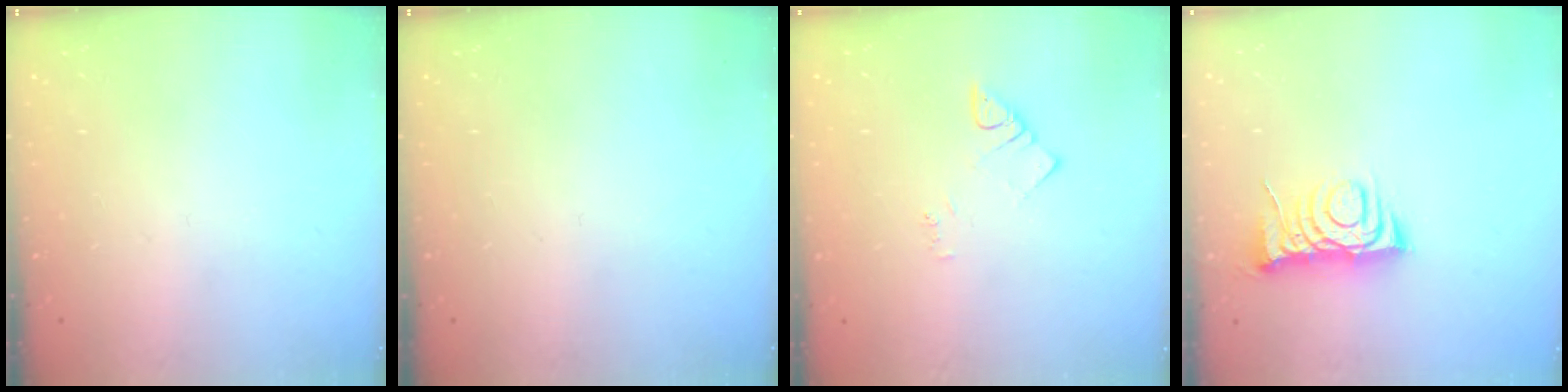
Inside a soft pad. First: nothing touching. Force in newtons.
{"total": 0.0}
{"total": 3.0, "press": 3.0, "slide": 0.6}
{"total": 7.1, "press": 7.1, "slide": 0.9}